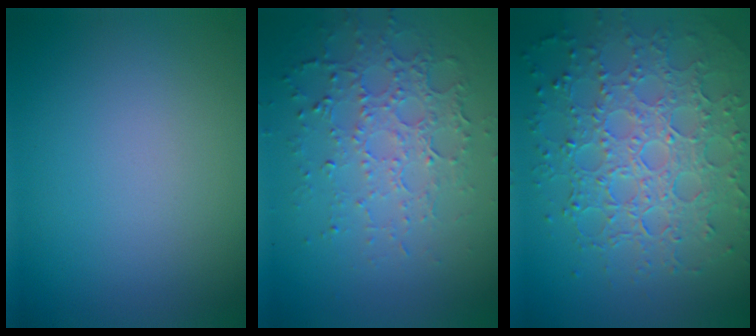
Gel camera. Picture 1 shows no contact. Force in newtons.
{"total": 4.9, "press": 3.5, "slide": 3.4}
{"total": 7.6, "press": 5.6, "slide": 5.2}